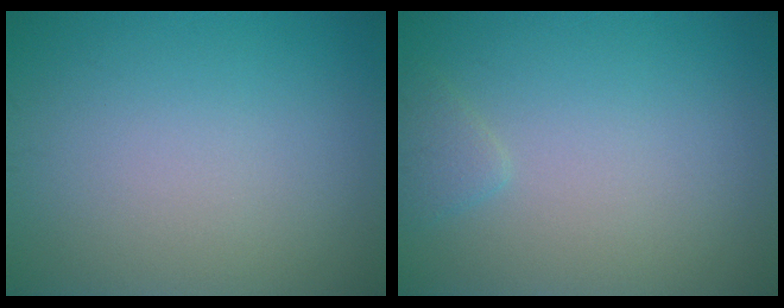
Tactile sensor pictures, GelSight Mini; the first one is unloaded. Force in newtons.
{"total": 1.1, "press": 1.1, "slide": 0.1}